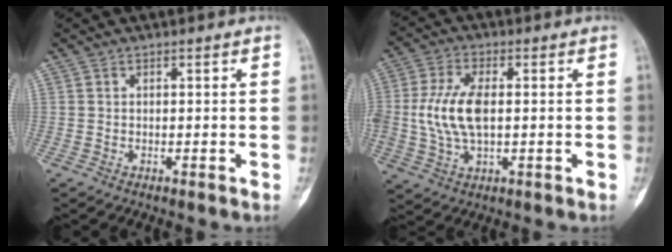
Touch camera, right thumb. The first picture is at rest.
{"total": 10.4, "force": [0.3, 5.4, 8.9], "torque": [-0.194, 0.004, 0.009]}